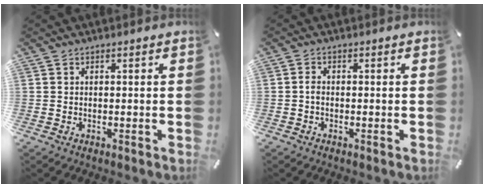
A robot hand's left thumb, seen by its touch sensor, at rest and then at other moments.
{"total": 1.5, "force": [-0.3, 0.8, 1.2], "torque": [-0.024, 0.003, -0.008]}